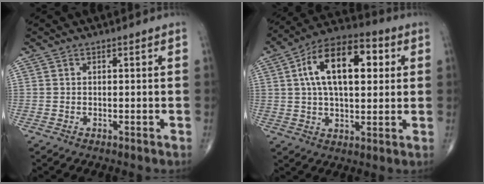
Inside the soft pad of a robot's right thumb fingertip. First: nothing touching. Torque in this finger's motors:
{"motor_torque": [1.22, 3.63, 1.49, -0.01, 0.18]}